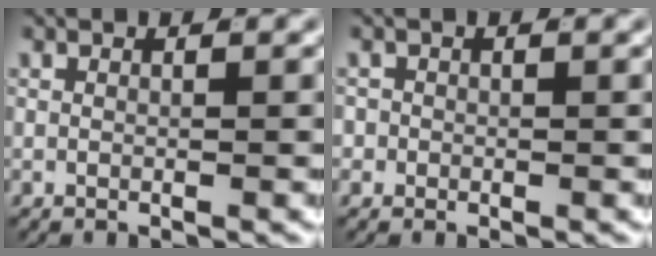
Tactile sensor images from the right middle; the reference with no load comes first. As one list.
[{"total": 1.4, "force": [-0.5, 1.4, 0.1], "torque": [-0.001, -0.001, -0.013]}]